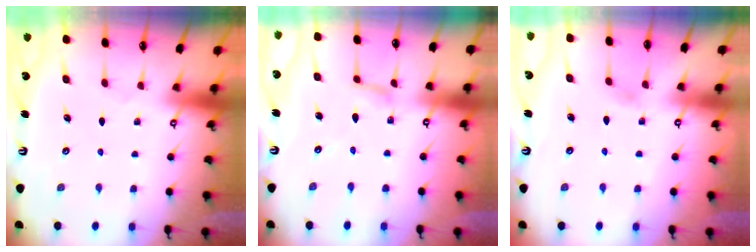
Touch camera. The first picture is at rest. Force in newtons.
{"total": 5.0, "press": 4.9, "slide": 0.3}
{"total": 4.2, "press": 4.2, "slide": 0.6}